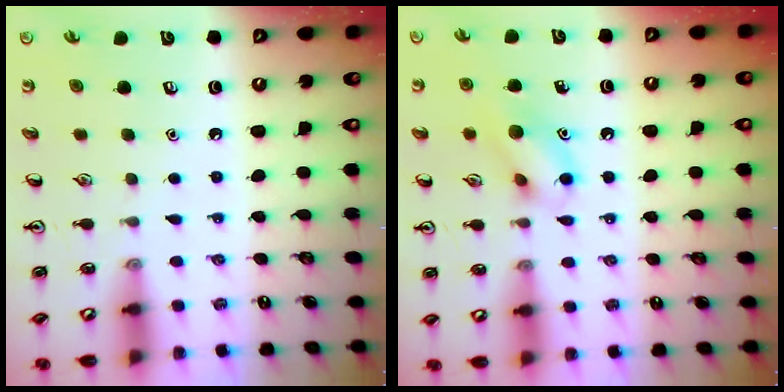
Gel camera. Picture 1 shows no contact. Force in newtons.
{"total": 10.2, "press": 10.1, "slide": 0.9}